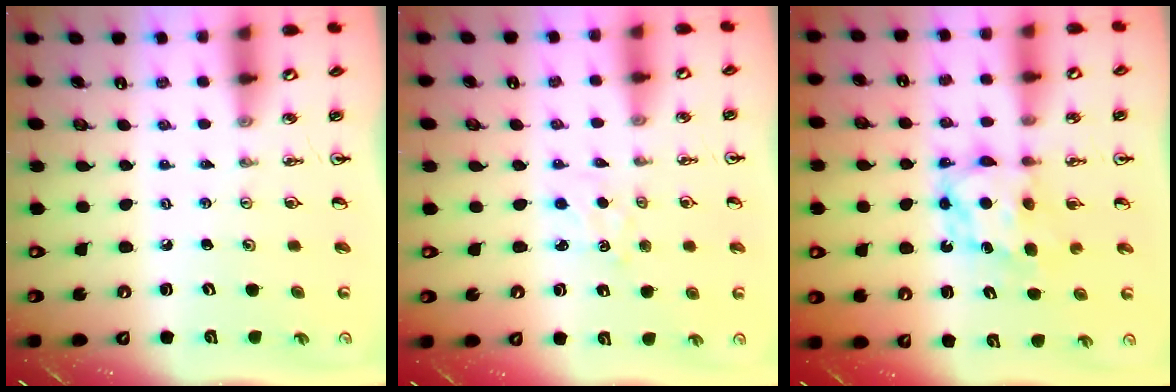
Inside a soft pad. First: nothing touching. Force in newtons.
{"total": 2.5, "press": 2.5, "slide": 0.4}
{"total": 7.2, "press": 7.2, "slide": 0.3}